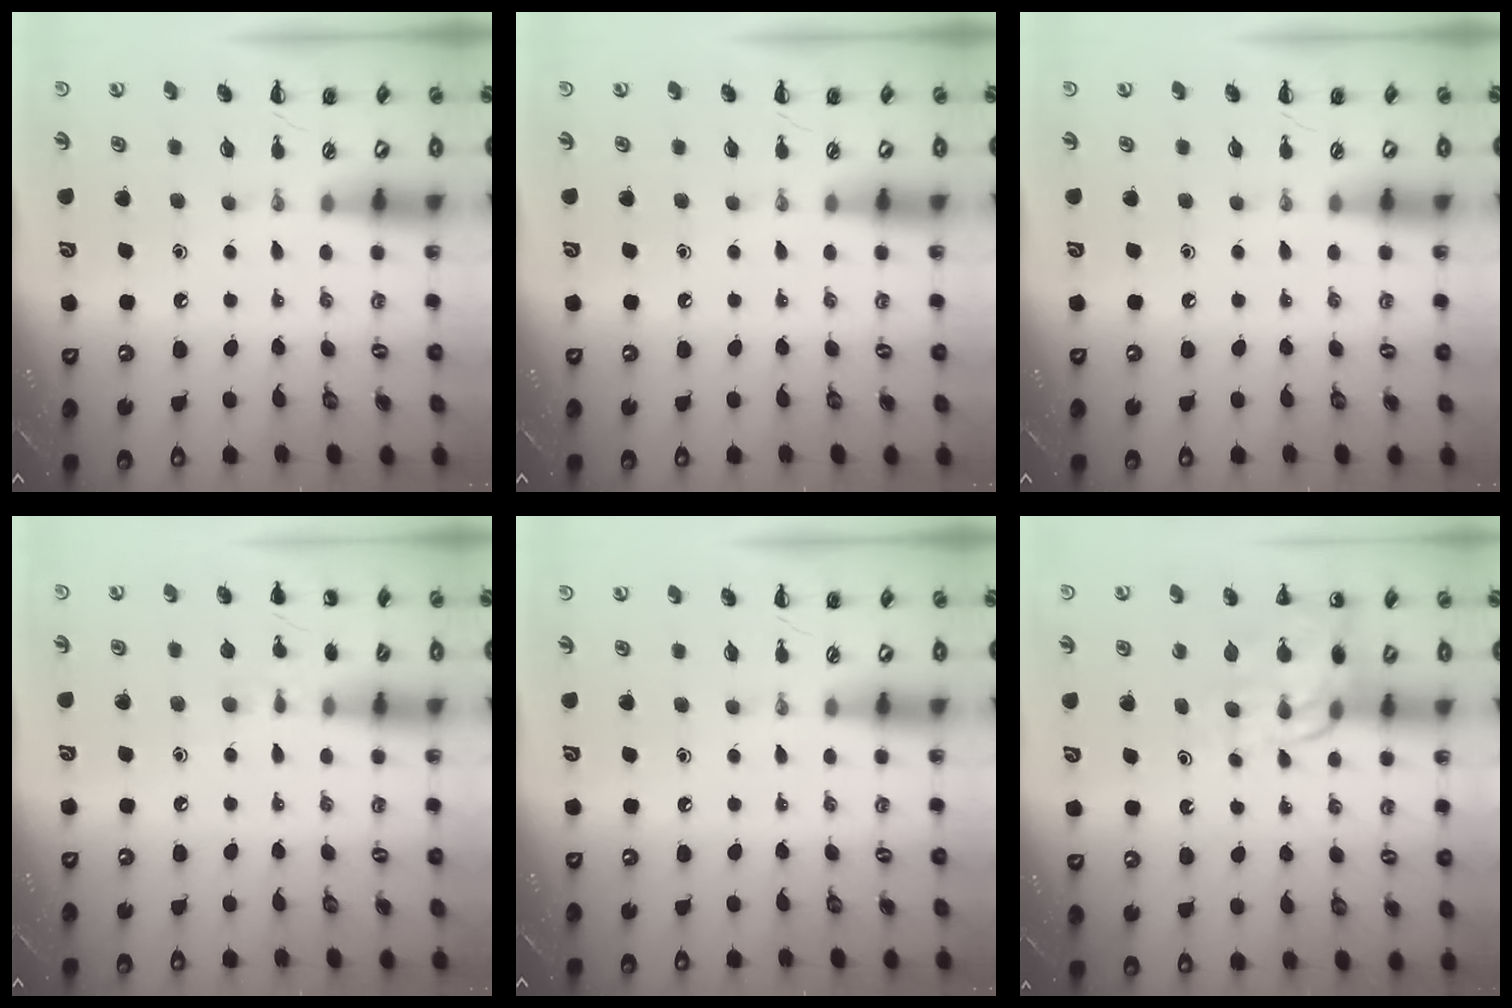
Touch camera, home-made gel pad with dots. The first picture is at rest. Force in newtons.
{"total": 0.0}
{"total": 0.0}
{"total": 6.3, "press": 6.1, "slide": 1.7}
{"total": 0.0}
{"total": 12.3, "press": 12.0, "slide": 2.9}